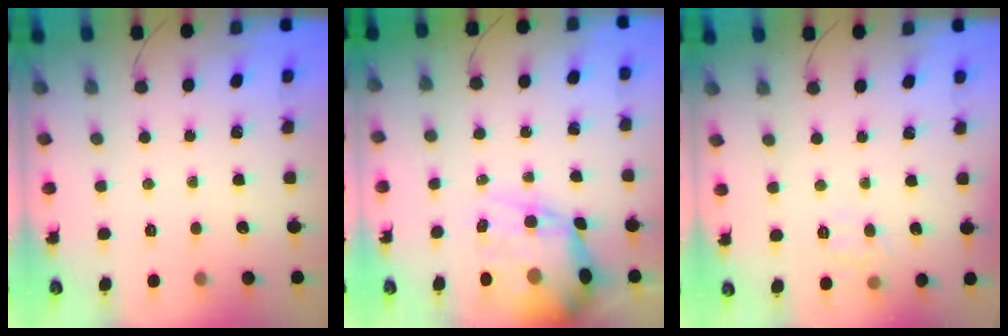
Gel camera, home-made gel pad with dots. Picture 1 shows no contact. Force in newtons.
{"total": 14.1, "press": 13.6, "slide": 3.4}
{"total": 4.3, "press": 4.1, "slide": 1.3}